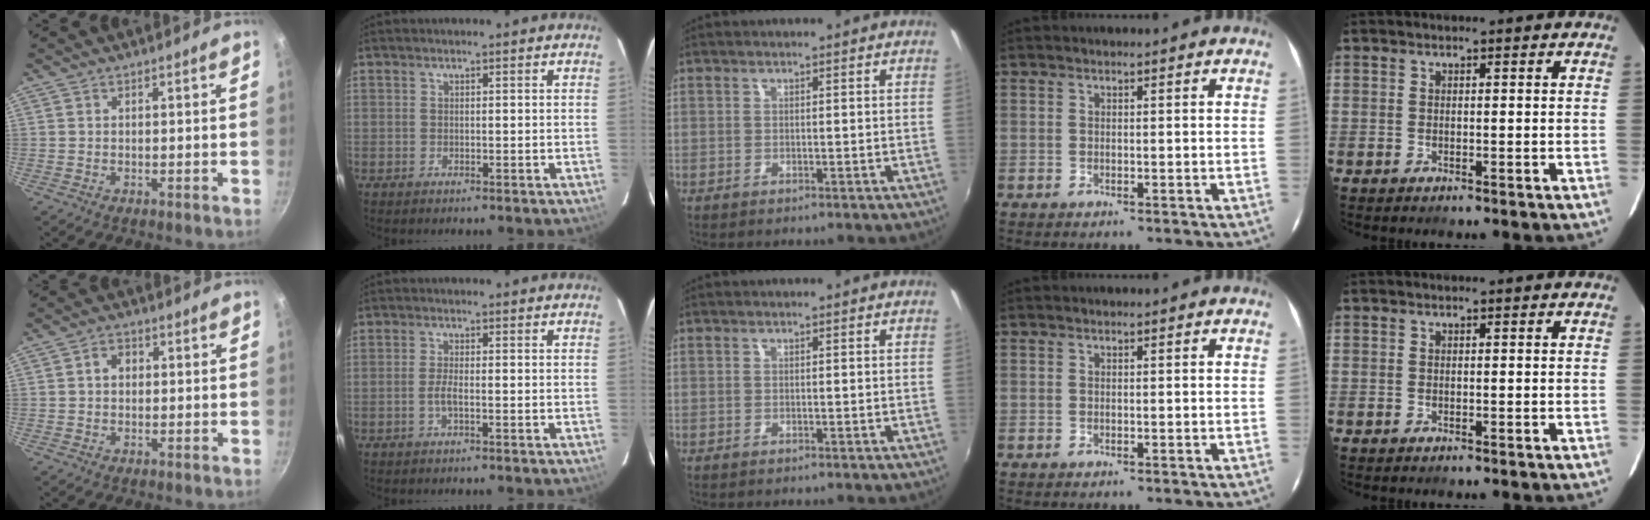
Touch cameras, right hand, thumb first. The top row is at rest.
{"thumb": {"total": 3.0, "force": [0.4, 2.4, 1.8], "torque": [-0.014, 0.008, 0.003]}, "index": {"total": 2.0, "force": [-0.8, 0.2, 1.8], "torque": [-0.039, -0.002, -0.016]}}